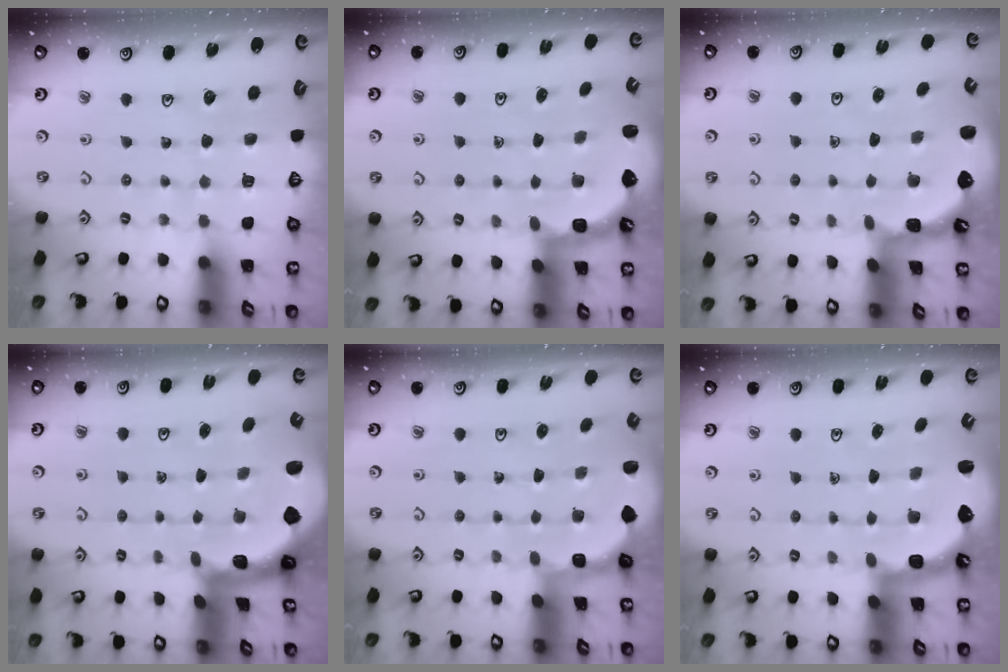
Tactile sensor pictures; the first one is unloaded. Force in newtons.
{"total": 2.6, "press": 2.3, "slide": 1.3}
{"total": 1.2, "press": 1.2, "slide": 0.1}
{"total": 1.9, "press": 1.8, "slide": 0.4}
{"total": 1.8, "press": 1.7, "slide": 0.7}
{"total": 2.8, "press": 2.0, "slide": 2.0}